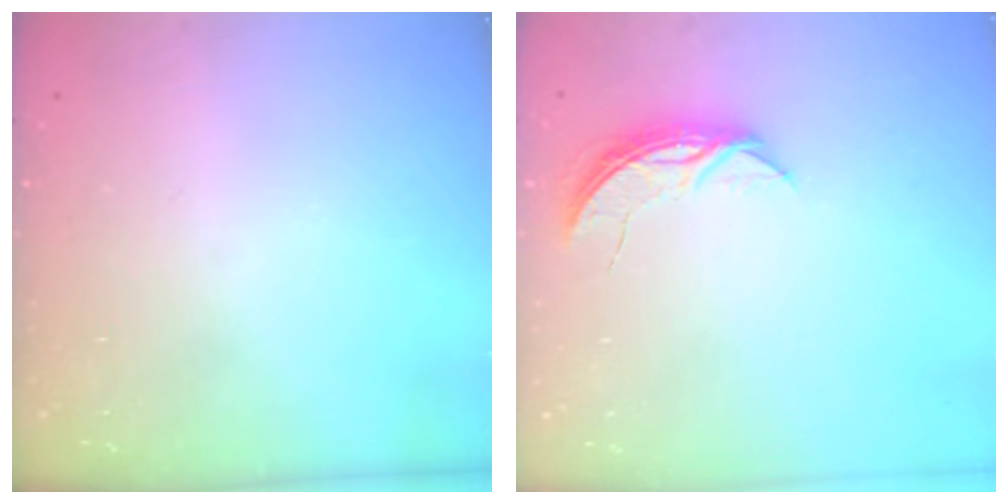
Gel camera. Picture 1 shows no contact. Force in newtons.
{"total": 5.9, "press": 5.8, "slide": 0.5}